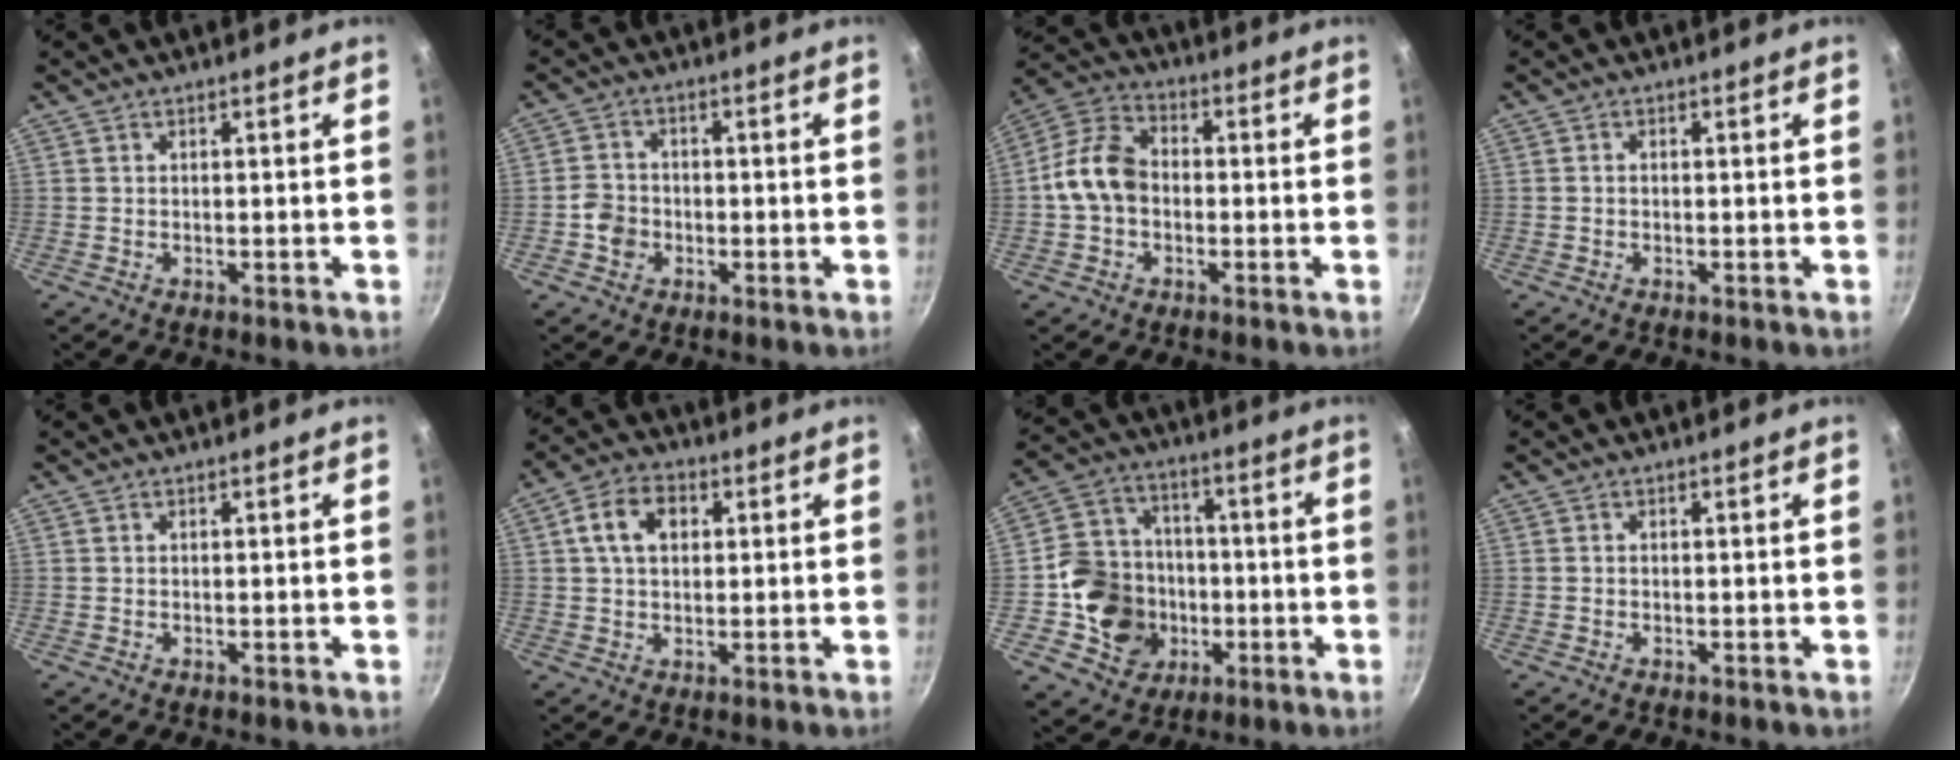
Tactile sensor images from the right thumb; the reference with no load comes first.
{"total": 4.4, "force": [-1.4, 3.8, 1.7], "torque": [-0.020, 0.019, -0.033]}
{"total": 10.3, "force": [-1.0, 7.7, 6.9], "torque": [-0.107, 0.033, -0.038]}
{"total": 0.8, "force": [-0.1, 0.6, 0.5], "torque": [-0.008, 0.005, -0.002]}
{"total": 0.0}
{"total": 8.2, "force": [2.0, 5.8, 5.5], "torque": [-0.078, 0.013, 0.026]}
{"total": 15.3, "force": [-2.7, 13.6, 6.4], "torque": [-0.084, 0.035, -0.047]}
{"total": 0.0}